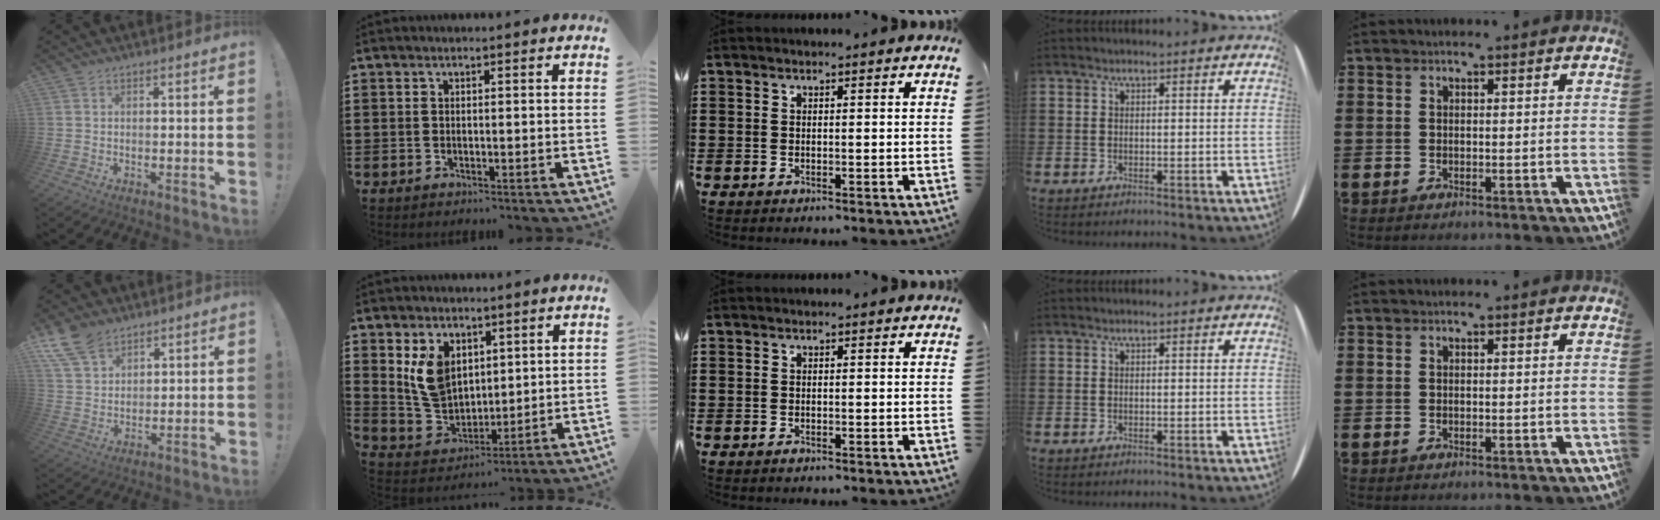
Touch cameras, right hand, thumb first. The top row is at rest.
{"thumb": {"total": 10.2, "force": [7.3, 5.8, 4.0], "torque": [-0.086, -0.034, 0.146]}, "index": {"total": 8.0, "force": [3.2, 6.0, 4.2], "torque": [-0.118, 0.010, 0.061]}}